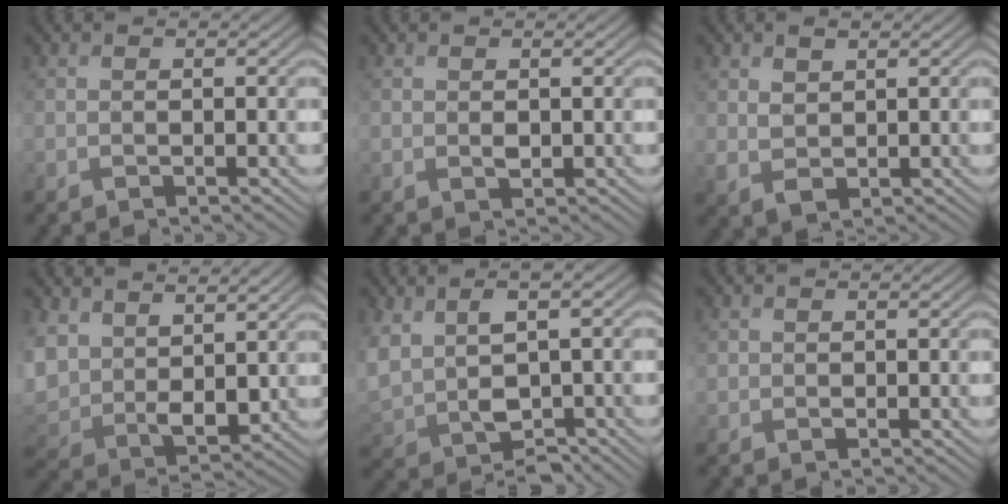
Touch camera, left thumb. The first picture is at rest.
{"total": 0.9, "force": [0.4, 0.6, 0.6], "torque": [-0.013, -0.002, 0.009]}
{"total": 3.0, "force": [1.2, 1.8, 1.9], "torque": [-0.043, -0.004, 0.027]}
{"total": 8.5, "force": [4.2, 5.5, 4.9], "torque": [-0.150, -0.014, 0.093]}
{"total": 8.8, "force": [1.2, 5.3, 6.9], "torque": [-0.179, -0.018, 0.029]}
{"total": 0.7, "force": [0.4, 0.6, 0.1], "torque": [-0.002, -0.003, 0.010]}